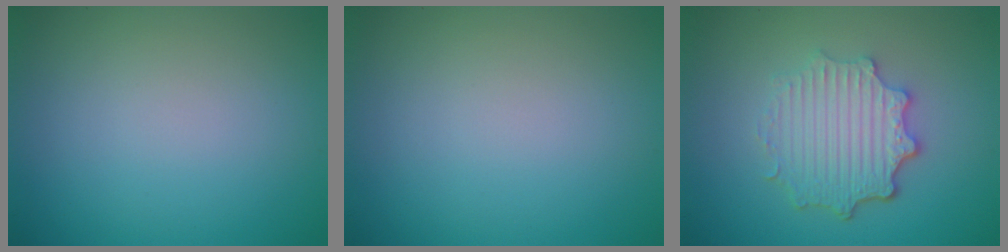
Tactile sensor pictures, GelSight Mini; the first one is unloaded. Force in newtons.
{"total": 0.0}
{"total": 4.8, "press": 3.7, "slide": 3.0}